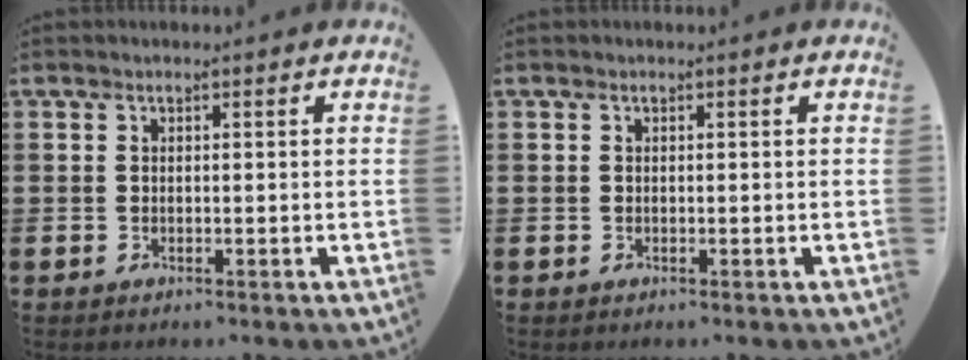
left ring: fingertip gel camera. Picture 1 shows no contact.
{"total": 0.0}